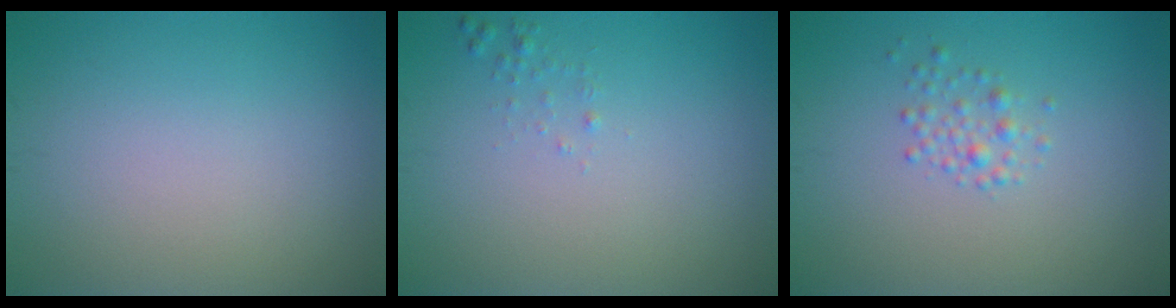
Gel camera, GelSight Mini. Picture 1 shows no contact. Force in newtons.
{"total": 0.6, "press": 0.6, "slide": 0.0}
{"total": 1.4, "press": 1.4, "slide": 0.0}